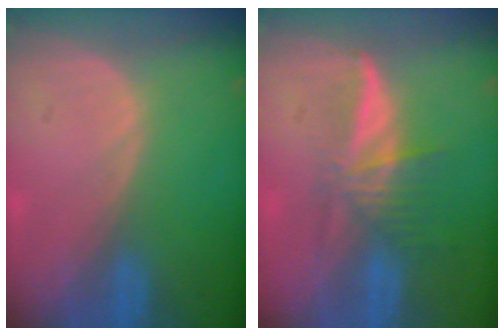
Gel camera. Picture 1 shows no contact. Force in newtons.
{"total": 5.9, "press": 5.3, "slide": 2.4}